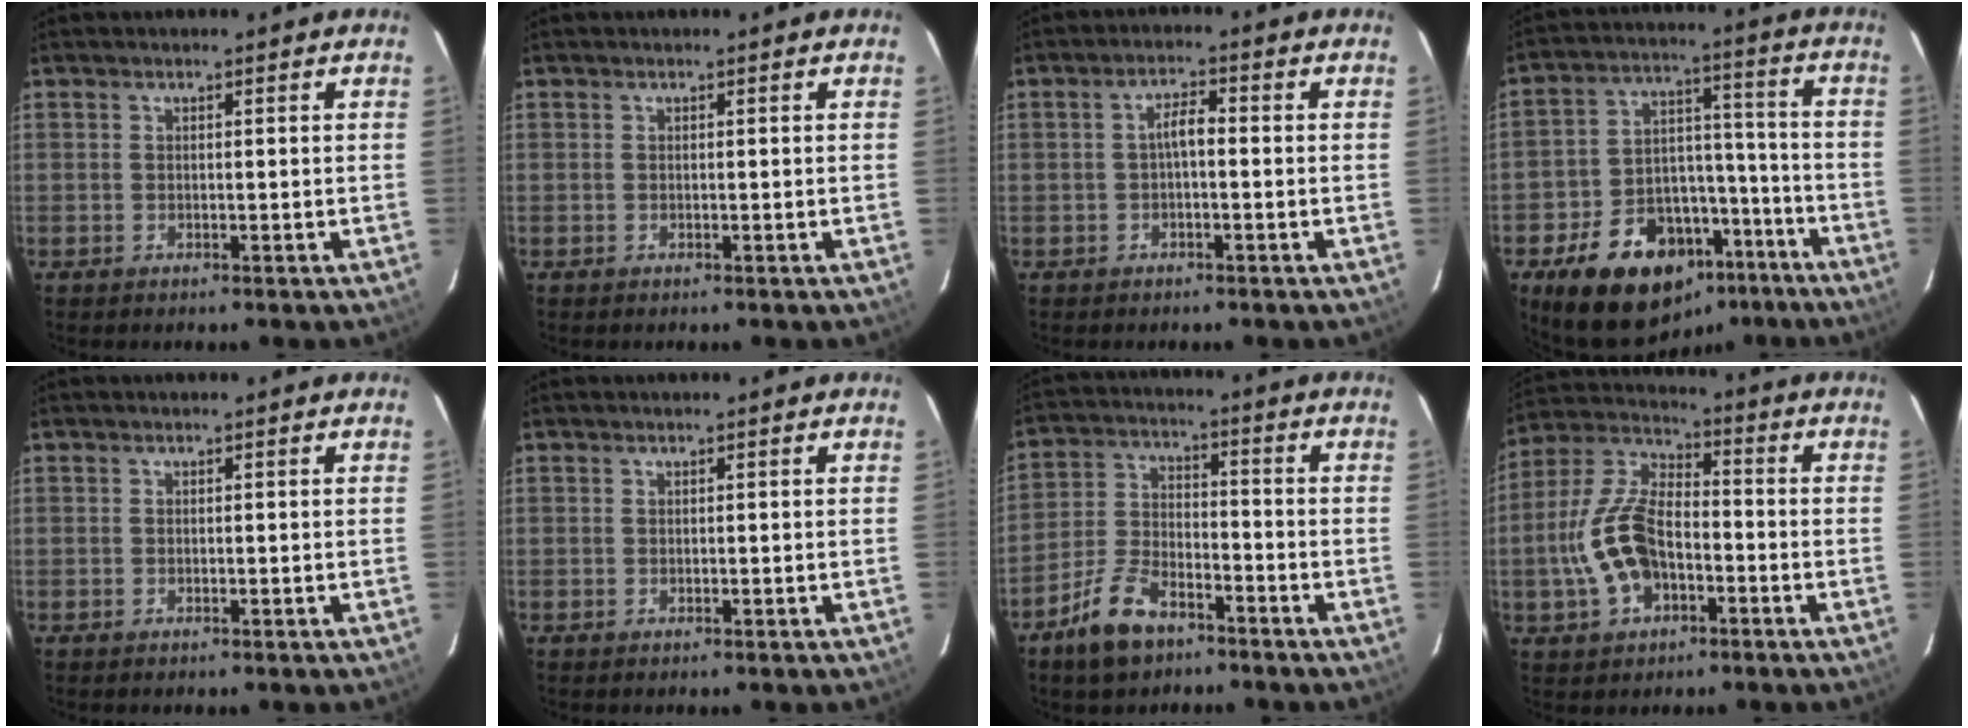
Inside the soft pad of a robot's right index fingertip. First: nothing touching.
{"total": 0.0}
{"total": 2.8, "force": [-0.5, 1.0, 2.6], "torque": [-0.050, 0.011, -0.007]}
{"total": 19.6, "force": [-12.9, 12.0, 8.8], "torque": [-0.178, 0.050, -0.173]}
{"total": 0.0}
{"total": 0.0}
{"total": 10.0, "force": [-6.9, 4.6, 5.5], "torque": [-0.124, 0.003, -0.130]}
{"total": 13.5, "force": [-3.7, 7.7, 10.4], "torque": [-0.230, 0.011, -0.067]}